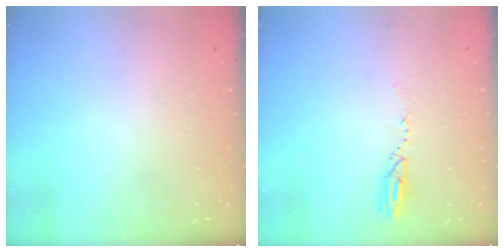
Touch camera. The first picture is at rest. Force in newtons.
{"total": 3.3, "press": 3.2, "slide": 0.5}